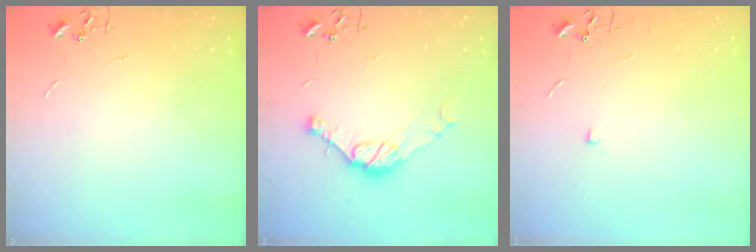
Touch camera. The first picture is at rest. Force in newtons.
{"total": 11.6, "press": 11.6, "slide": 0.8}
{"total": 5.6, "press": 5.6, "slide": 0.5}